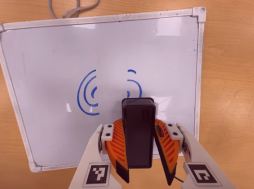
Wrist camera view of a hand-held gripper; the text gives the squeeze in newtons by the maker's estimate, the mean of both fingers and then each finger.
{"total": 9.2, "left": 8.9, "right": 9.4}